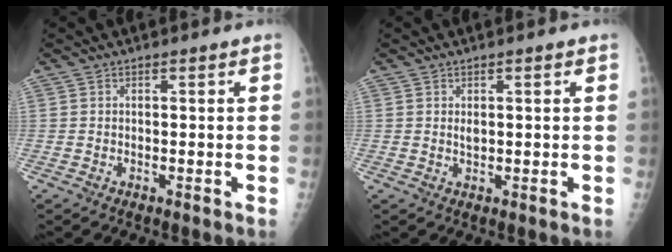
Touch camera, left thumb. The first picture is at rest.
{"total": 1.8, "force": [0.6, 0.8, 1.5], "torque": [-0.023, -0.001, 0.012]}